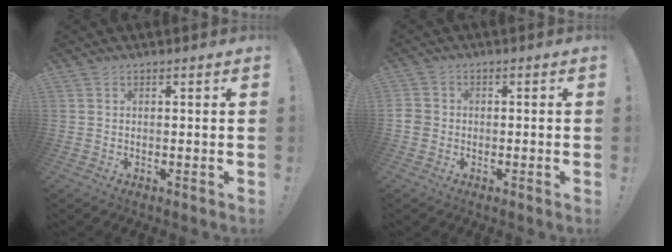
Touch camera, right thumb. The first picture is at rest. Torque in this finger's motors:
{"motor_torque": [0.25, 0.06, -0.03, 0.08, 0.00]}